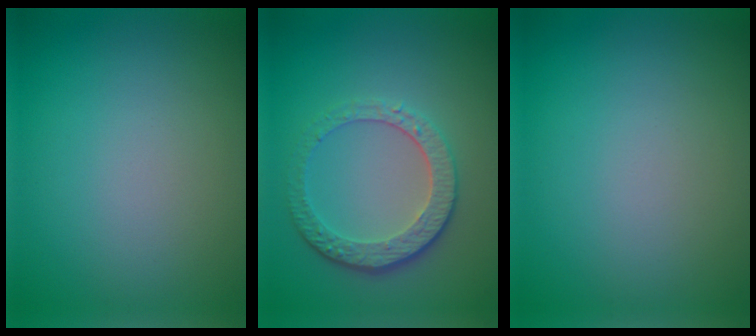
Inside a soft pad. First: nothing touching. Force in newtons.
{"total": 4.5, "press": 3.2, "slide": 3.2}
{"total": 0.0}